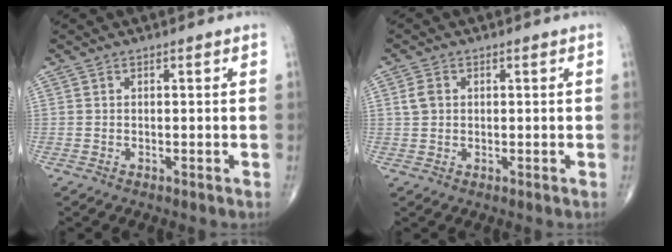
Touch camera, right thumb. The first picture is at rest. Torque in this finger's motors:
{"motor_torque": [-0.36, 0.36, 0.11, -0.07, 0.01]}